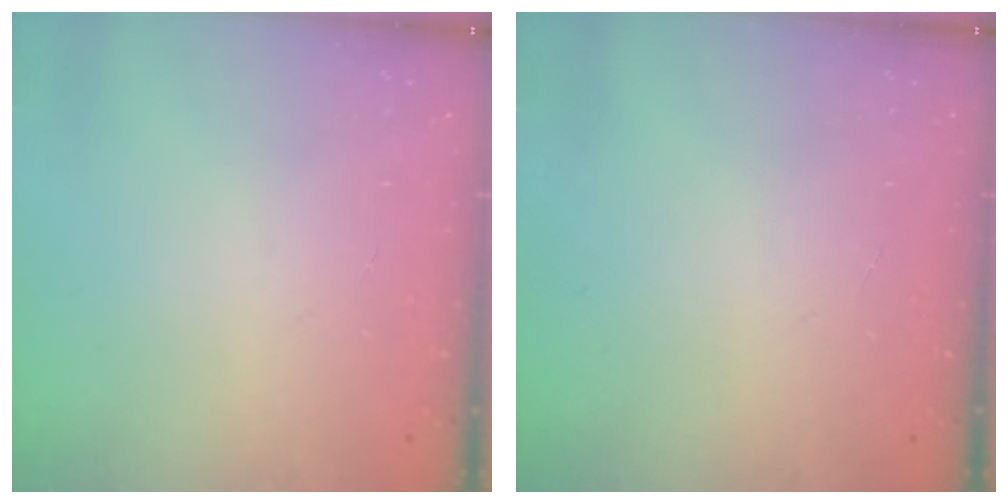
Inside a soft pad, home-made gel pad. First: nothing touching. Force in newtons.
{"total": 0.0}